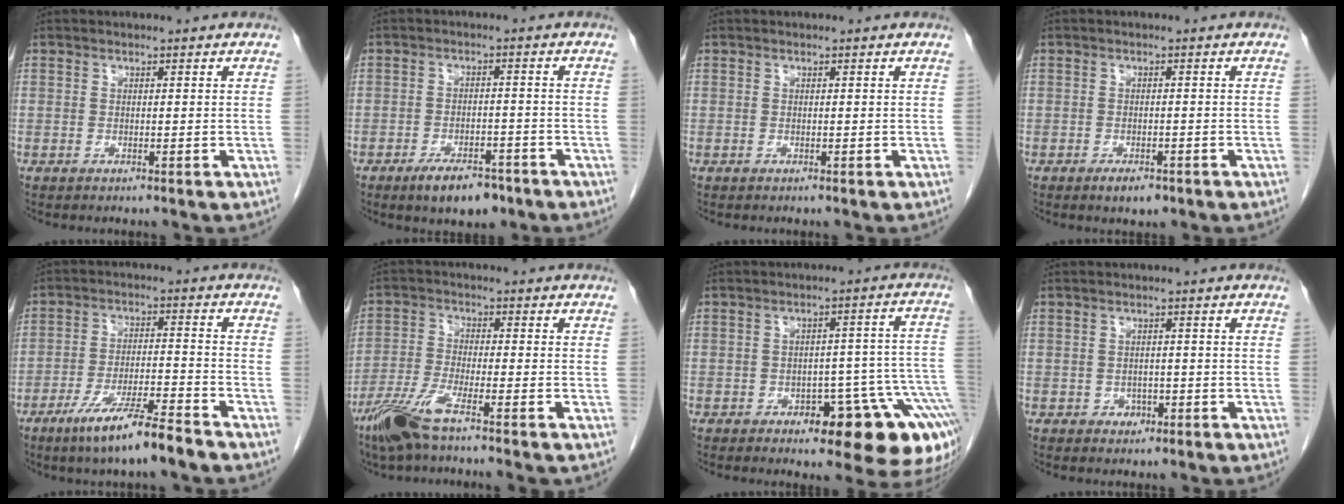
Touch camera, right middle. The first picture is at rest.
{"total": 6.3, "force": [-4.4, 2.5, 3.8], "torque": [-0.067, -0.002, -0.066]}
{"total": 0.0}
{"total": 2.6, "force": [-1.6, 1.0, 1.7], "torque": [-0.034, -0.003, -0.020]}
{"total": 9.6, "force": [-6.8, 0.2, 6.7], "torque": [-0.126, -0.021, -0.125]}
{"total": 7.3, "force": [-5.2, 0.3, 5.1], "torque": [-0.115, -0.019, -0.107]}
{"total": 14.5, "force": [-7.4, 4.4, 11.7], "torque": [-0.051, 0.039, -0.089]}
{"total": 1.6, "force": [-0.8, 1.3, 0.6], "torque": [-0.010, 0.004, -0.008]}